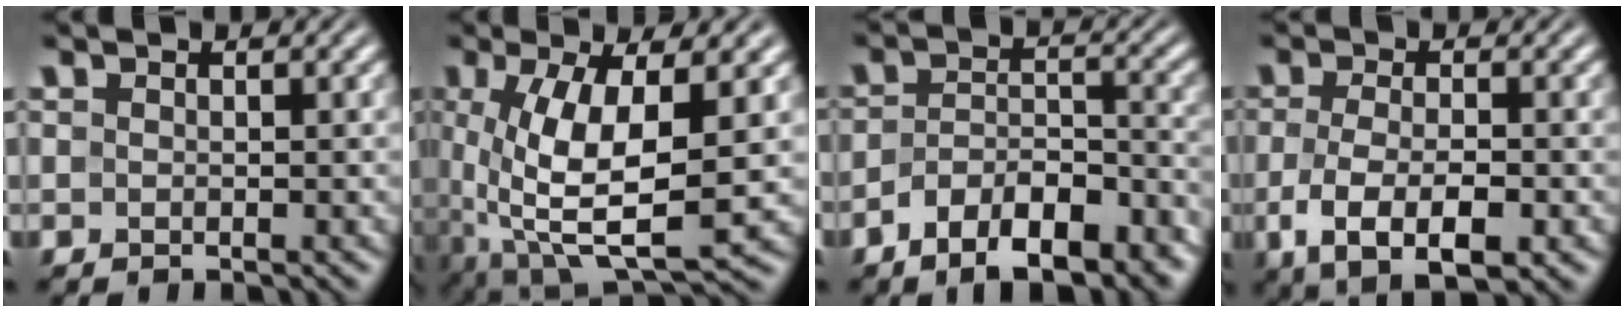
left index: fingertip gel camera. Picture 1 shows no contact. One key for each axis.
{"total": 8.6, "fx": 0.2, "fy": 3.0, "fz": 8.1, "tx": -0.169, "ty": -0.008, "tz": 0.005}
{"total": 8.1, "fx": -5.3, "fy": 3.4, "fz": 5.1, "tx": -0.079, "ty": -0.002, "tz": -0.092}
{"total": 5.8, "fx": -2.1, "fy": 2.3, "fz": 4.9, "tx": -0.096, "ty": -0.011, "tz": -0.036}